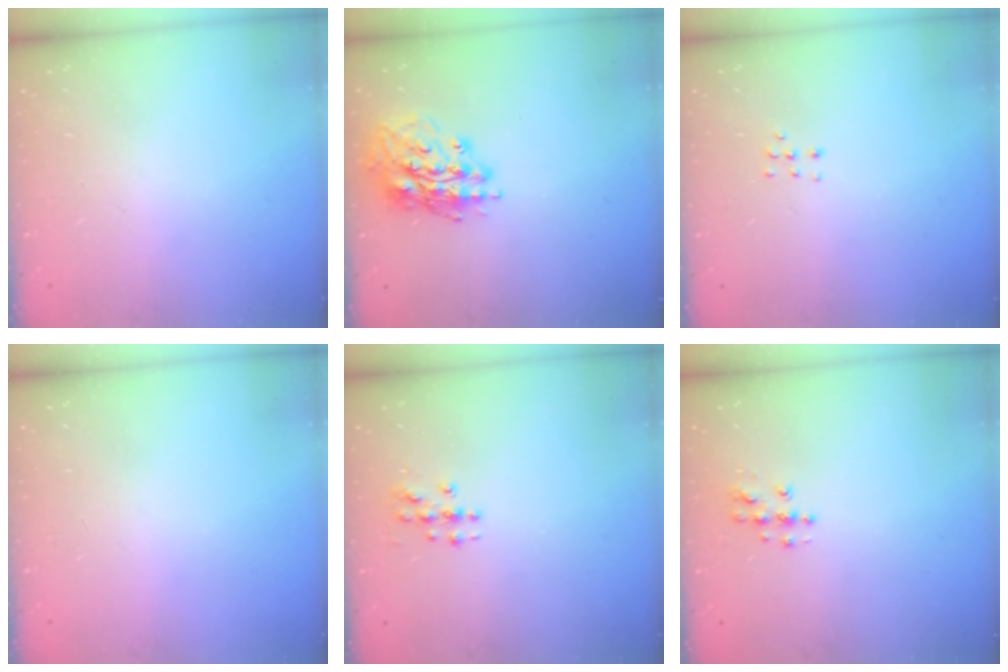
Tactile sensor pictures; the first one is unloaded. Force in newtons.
{"total": 16.0, "press": 16.0, "slide": 1.4}
{"total": 4.1, "press": 4.1, "slide": 0.5}
{"total": 0.0}
{"total": 3.7, "press": 3.7, "slide": 0.1}
{"total": 6.7, "press": 6.7, "slide": 0.3}